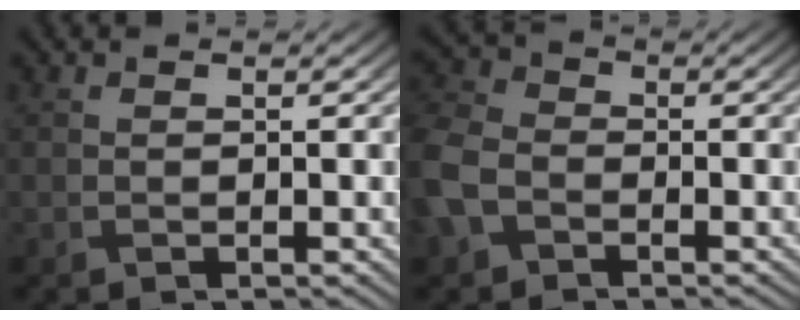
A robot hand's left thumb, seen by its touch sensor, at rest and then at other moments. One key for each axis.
{"total": 7.2, "fx": -2.9, "fy": 5.4, "fz": 3.8, "tx": -0.123, "ty": -0.009, "tz": -0.073}